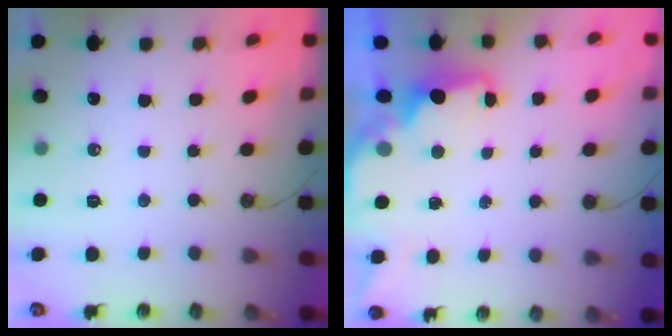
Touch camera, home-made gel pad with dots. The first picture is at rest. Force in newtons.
{"total": 2.0, "press": 1.8, "slide": 0.8}